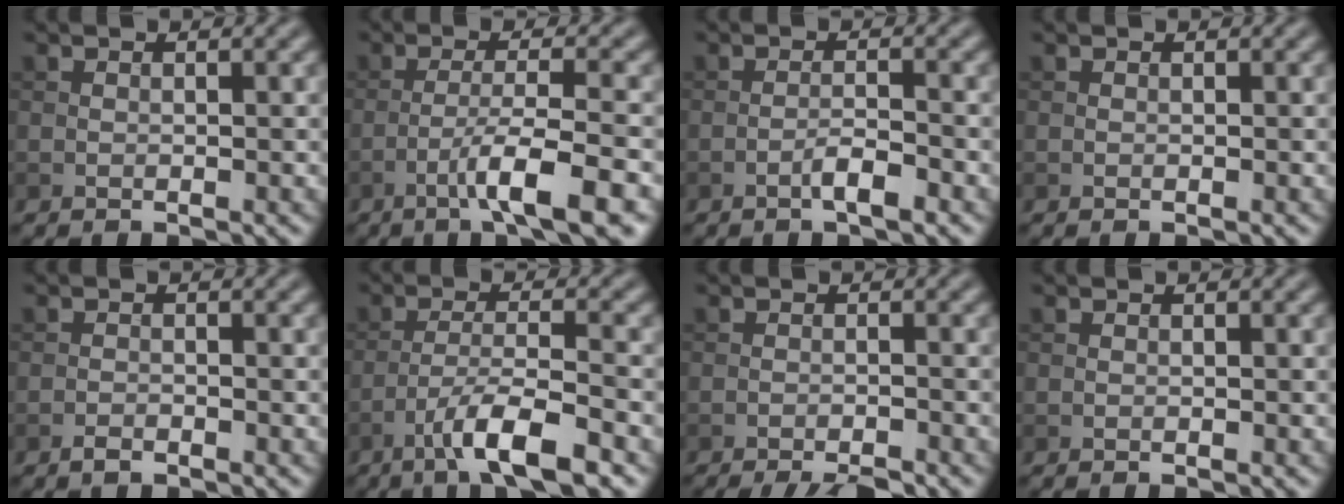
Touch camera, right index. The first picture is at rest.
{"total": 6.2, "force": [-3.0, 0.7, 5.4], "torque": [-0.083, 0.007, -0.056]}
{"total": 2.2, "force": [-1.2, 0.3, 1.8], "torque": [-0.032, 0.006, -0.025]}
{"total": 0.0}
{"total": 1.0, "force": [-0.8, 0.4, 0.5], "torque": [-0.008, 0.001, -0.016]}
{"total": 6.4, "force": [-3.9, 1.1, 5.0], "torque": [-0.083, 0.005, -0.071]}
{"total": 3.7, "force": [-3.1, 0.4, 2.1], "torque": [-0.036, -0.007, -0.051]}
{"total": 0.0}